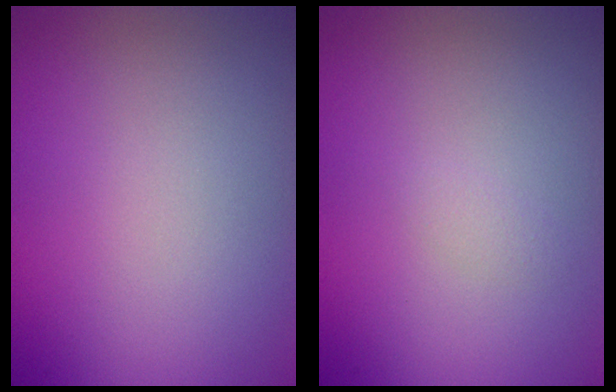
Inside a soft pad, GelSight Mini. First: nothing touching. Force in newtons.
{"total": 0.6, "press": 0.6, "slide": 0.1}